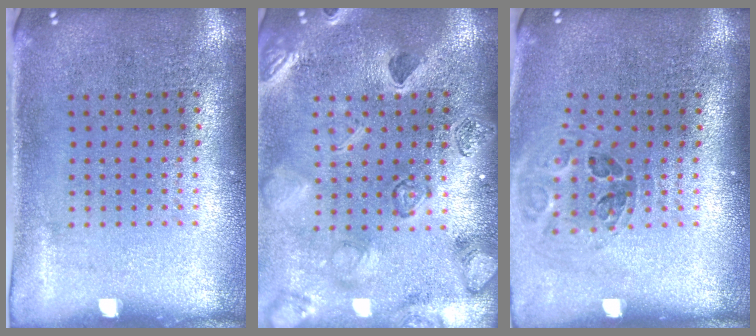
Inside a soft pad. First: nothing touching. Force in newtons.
{"total": 2.4, "press": 2.4, "slide": 0.4}
{"total": 1.0, "press": 1.0, "slide": 0.3}